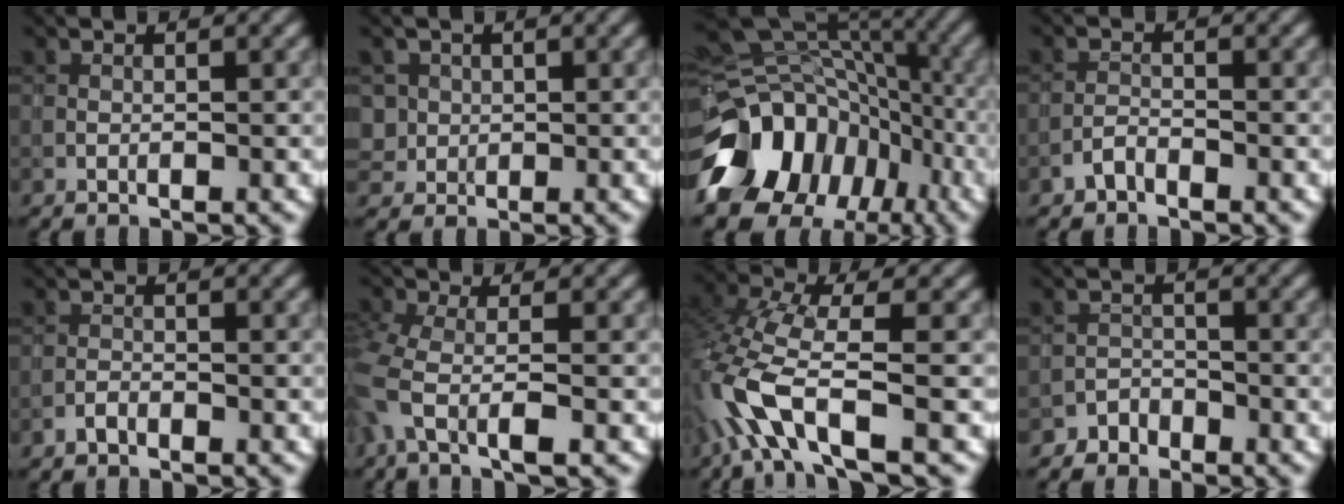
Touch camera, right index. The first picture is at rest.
{"total": 2.8, "force": [0.5, 2.7, 0.6], "torque": [-0.005, 0.005, 0.018]}
{"total": 15.7, "force": [-7.7, 11.7, 7.0], "torque": [-0.140, -0.010, -0.118]}
{"total": 1.1, "force": [-1.0, 0.5, 0.4], "torque": [-0.005, 0.007, -0.022]}
{"total": 0.8, "force": [-0.7, 0.3, 0.3], "torque": [-0.004, 0.004, -0.015]}
{"total": 4.3, "force": [-1.6, 1.5, 3.7], "torque": [-0.088, -0.005, -0.044]}
{"total": 7.7, "force": [-3.0, 2.8, 6.5], "torque": [-0.153, 0.005, -0.073]}
{"total": 1.6, "force": [-1.3, 0.8, -0.2], "torque": [0.011, 0.012, -0.025]}